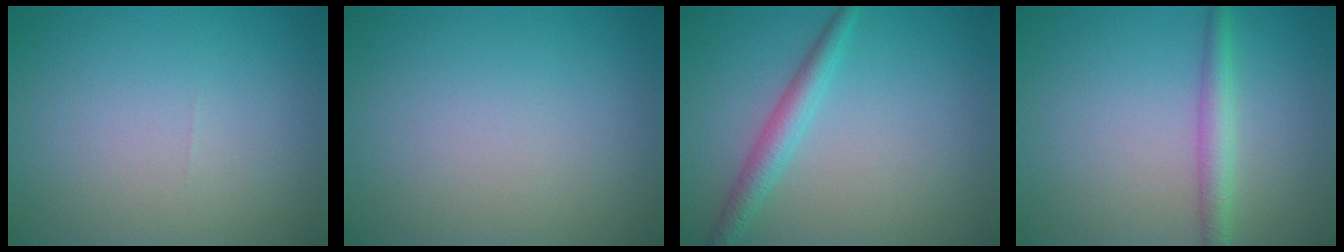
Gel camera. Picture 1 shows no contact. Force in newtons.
{"total": 0.0}
{"total": 2.5, "press": 2.5, "slide": 0.1}
{"total": 2.4, "press": 2.4, "slide": 0.0}